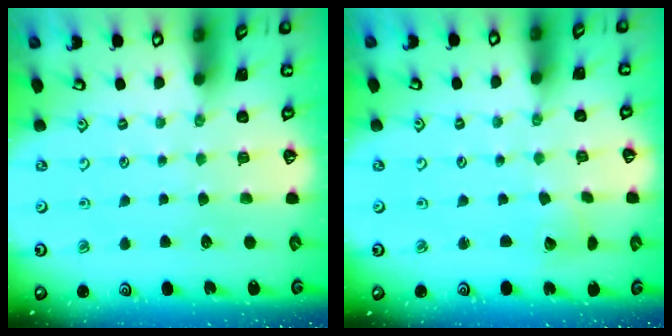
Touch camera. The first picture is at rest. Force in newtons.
{"total": 2.4, "press": 2.4, "slide": 0.3}